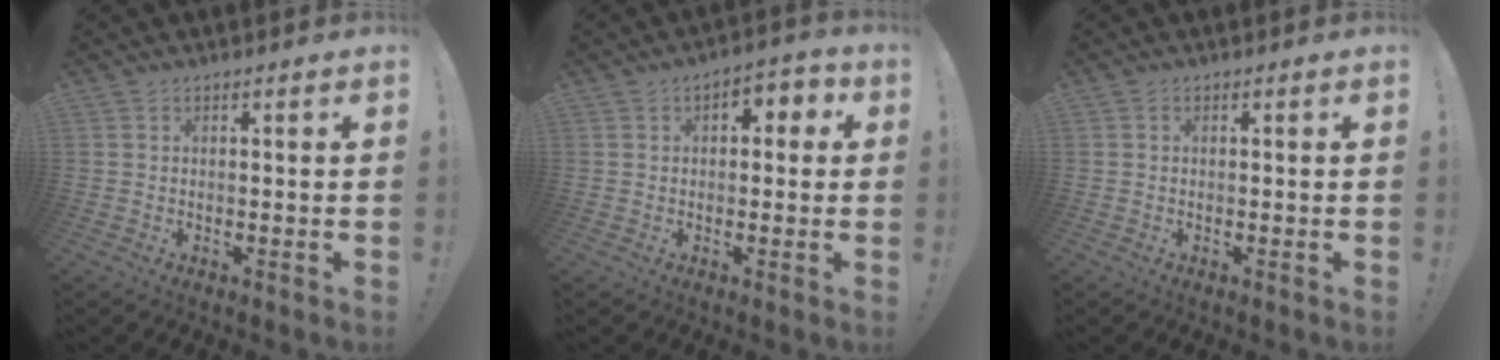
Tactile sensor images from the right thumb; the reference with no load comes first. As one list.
[{"total": 3.9, "force": [-0.1, 3.0, 2.4], "torque": [-0.026, 0.007, -0.006]}, {"total": 0.0}]